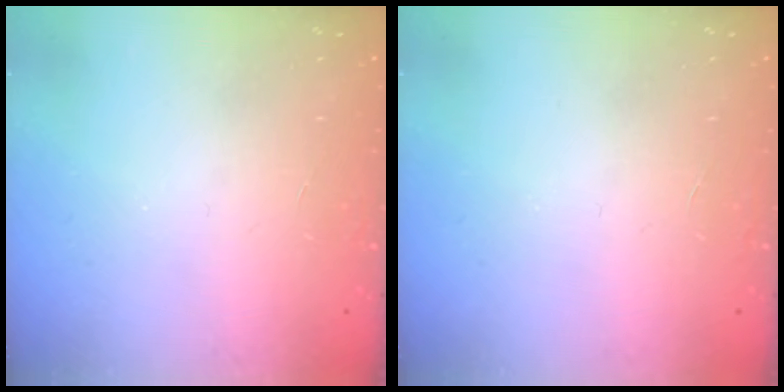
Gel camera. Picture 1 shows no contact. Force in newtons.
{"total": 0.0}